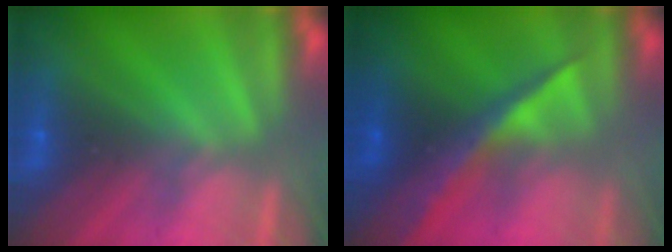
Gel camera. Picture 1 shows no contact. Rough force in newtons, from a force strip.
{"total": 6.5}